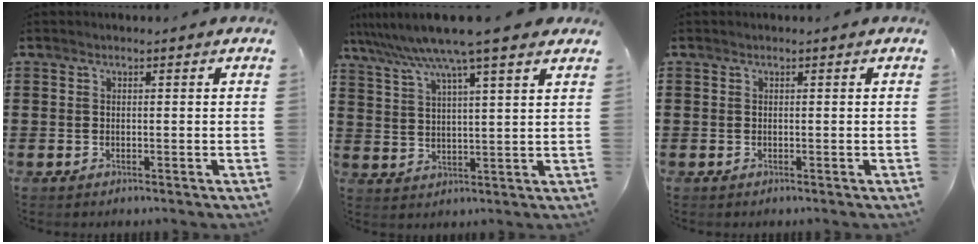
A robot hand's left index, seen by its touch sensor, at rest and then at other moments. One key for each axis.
{"total": 9.4, "fx": 7.5, "fy": -0.3, "fz": 5.7, "tx": -0.133, "ty": -0.032, "tz": 0.128}
{"total": 0.0}